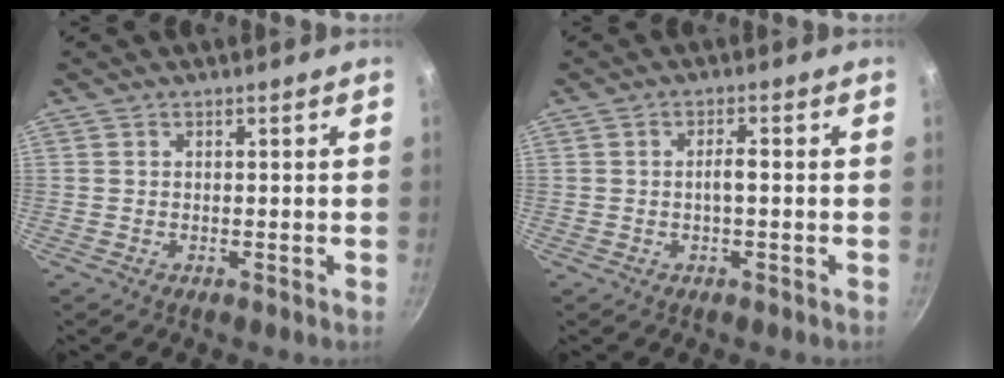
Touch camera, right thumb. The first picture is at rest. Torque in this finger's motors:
{"motor_torque": [0.17, 0.02, 0.60, 0.22, -0.02]}